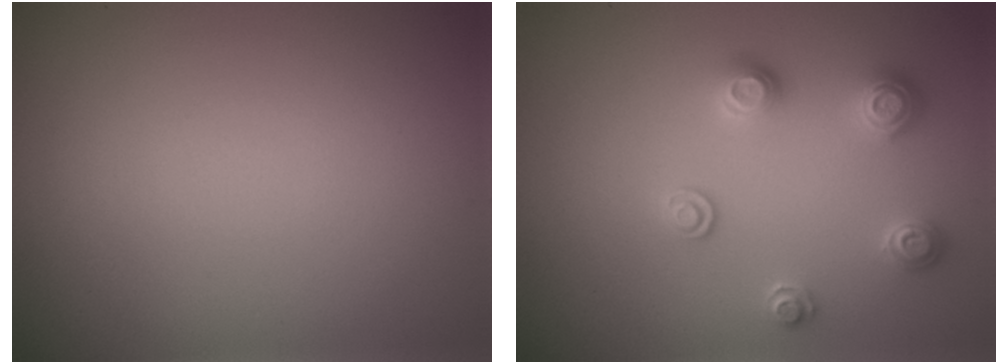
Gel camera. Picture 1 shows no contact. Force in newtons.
{"total": 2.6, "press": 2.6, "slide": 0.1}